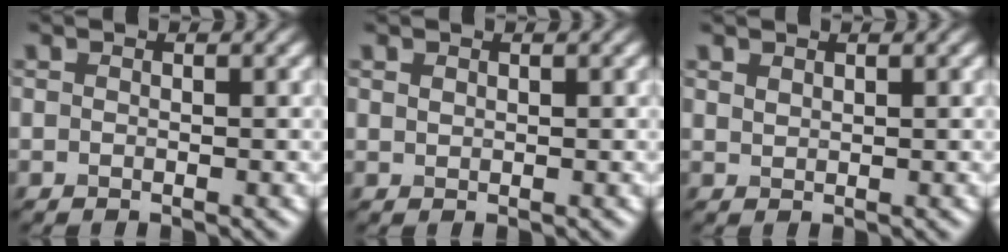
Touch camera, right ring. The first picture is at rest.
{"total": 0.6, "force": [0.4, 0.4, 0.2], "torque": [-0.007, -0.001, 0.010]}
{"total": 0.8, "force": [0.7, 0.3, 0.3], "torque": [-0.009, -0.001, 0.018]}